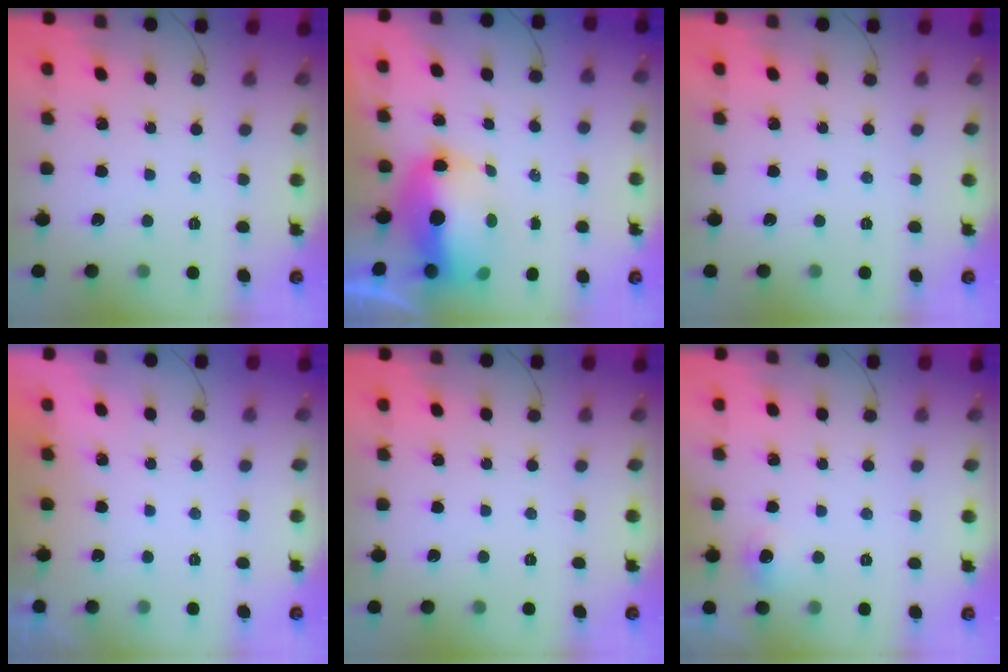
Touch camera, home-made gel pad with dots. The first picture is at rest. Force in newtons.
{"total": 10.2, "press": 10.0, "slide": 2.2}
{"total": 0.0}
{"total": 0.6, "press": 0.2, "slide": 0.5}
{"total": 0.0}
{"total": 4.7, "press": 4.4, "slide": 1.6}